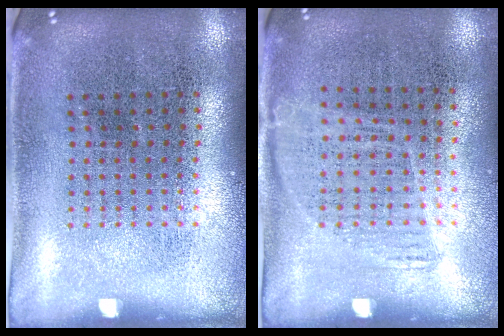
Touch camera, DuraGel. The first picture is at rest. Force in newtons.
{"total": 1.1, "press": 0.9, "slide": 0.7}